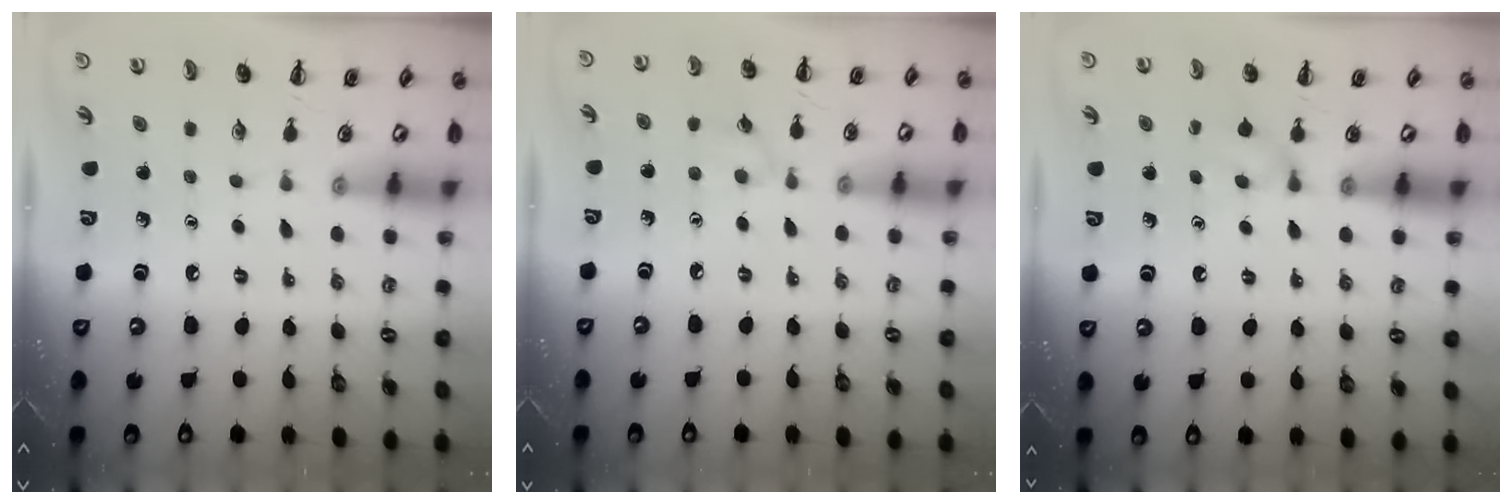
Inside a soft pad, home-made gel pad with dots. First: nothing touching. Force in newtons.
{"total": 3.4, "press": 3.3, "slide": 0.9}
{"total": 5.4, "press": 5.1, "slide": 1.7}